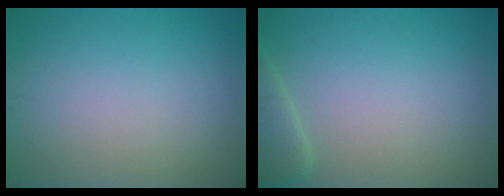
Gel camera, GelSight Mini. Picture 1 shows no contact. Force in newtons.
{"total": 2.2, "press": 2.2, "slide": 0.3}